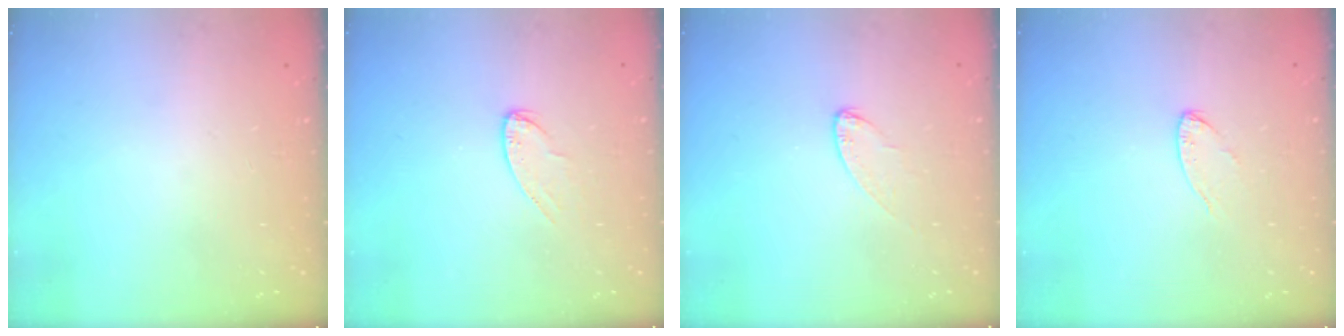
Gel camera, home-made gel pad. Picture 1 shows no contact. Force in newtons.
{"total": 6.6, "press": 6.6, "slide": 0.6}
{"total": 5.4, "press": 5.4, "slide": 0.4}
{"total": 5.6, "press": 5.6, "slide": 0.5}